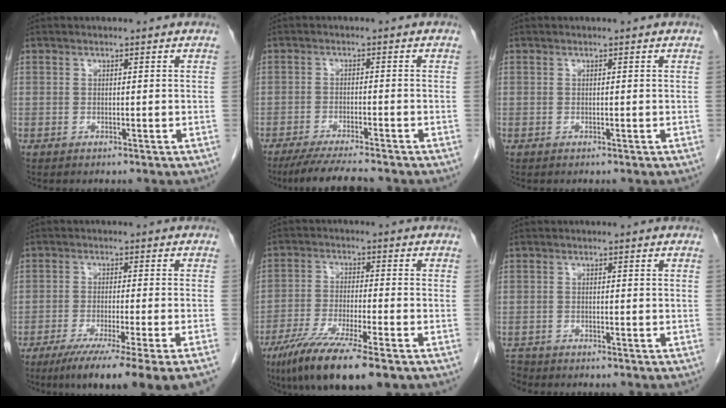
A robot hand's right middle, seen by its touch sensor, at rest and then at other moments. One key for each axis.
{"total": 7.8, "fx": -6.9, "fy": 0.2, "fz": 3.8, "tx": -0.060, "ty": -0.022, "tz": -0.112}
{"total": 0.0}
{"total": 13.6, "fx": -9.9, "fy": -1.6, "fz": 9.1, "tx": -0.109, "ty": -0.044, "tz": -0.151}
{"total": 12.7, "fx": -8.5, "fy": 1.3, "fz": 9.4, "tx": -0.168, "ty": -0.034, "tz": -0.140}
{"total": 2.1, "fx": -2.0, "fy": 0.7, "fz": -0.2, "tx": -0.001, "ty": -0.006, "tz": -0.037}